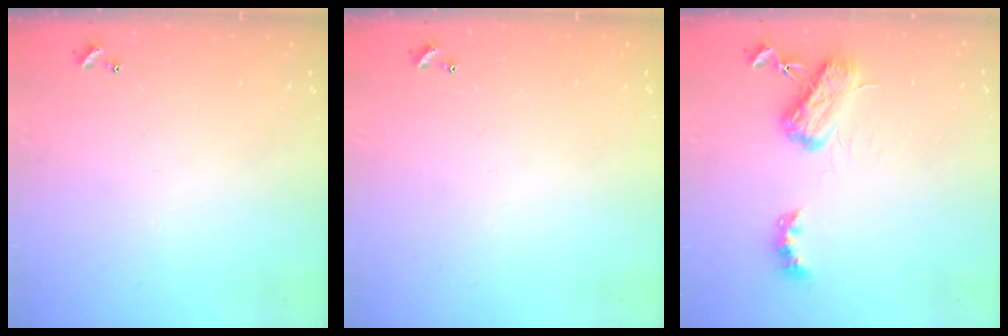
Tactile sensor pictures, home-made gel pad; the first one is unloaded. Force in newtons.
{"total": 0.0}
{"total": 5.3, "press": 5.2, "slide": 0.8}